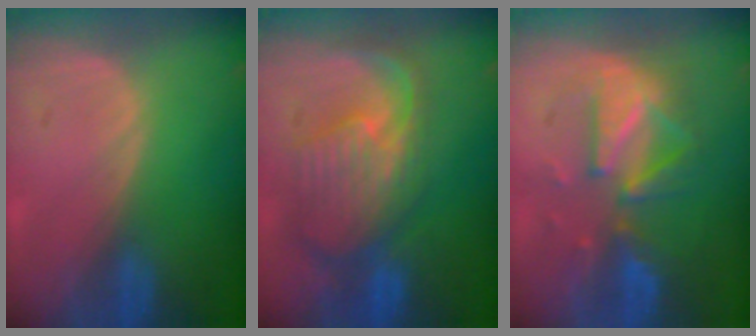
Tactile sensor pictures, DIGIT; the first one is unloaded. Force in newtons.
{"total": 10.6, "press": 9.5, "slide": 4.7}
{"total": 8.2, "press": 8.2, "slide": 0.3}